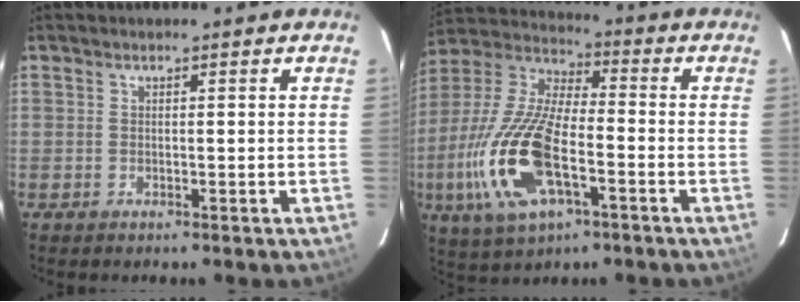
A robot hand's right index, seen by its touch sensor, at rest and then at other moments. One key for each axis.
{"total": 20.4, "fx": -6.6, "fy": 8.5, "fz": 17.3, "tx": -0.380, "ty": -0.020, "tz": -0.125}